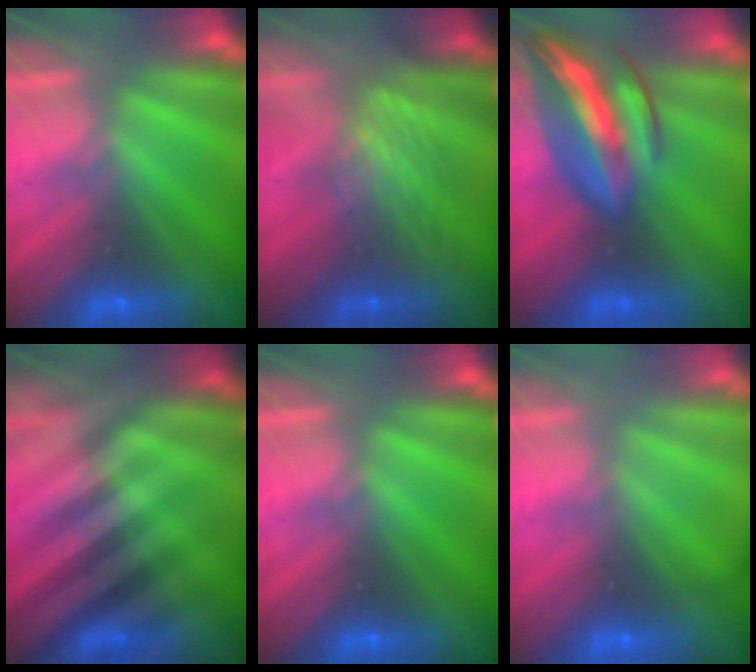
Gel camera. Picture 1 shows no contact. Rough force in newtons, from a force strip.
{"total": 9.7}
{"total": 7.3}
{"total": 2.5}
{"total": 0.0}
{"total": 2.1}